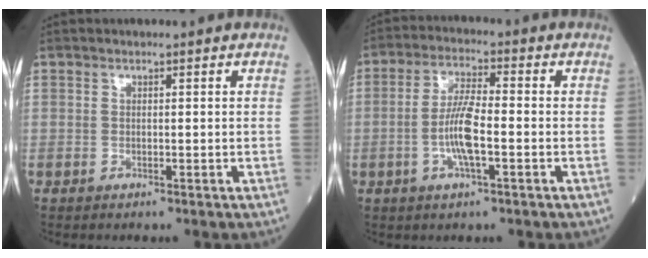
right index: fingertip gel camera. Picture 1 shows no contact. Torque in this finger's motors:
{"motor_torque": [0.21, -0.06, 0.13, 0.04]}